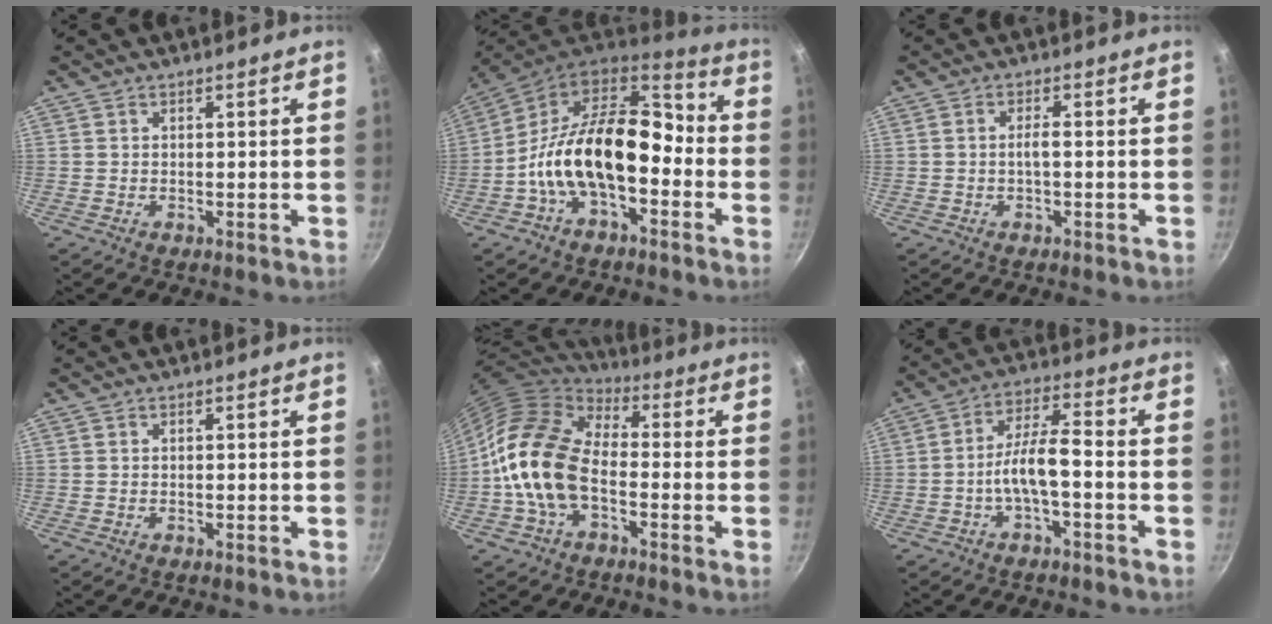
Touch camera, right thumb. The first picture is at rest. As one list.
[{"total": 19.4, "force": [-3.9, 11.1, 15.4], "torque": [-0.246, 0.060, -0.085]}, {"total": 1.9, "force": [-0.4, 0.4, 1.8], "torque": [-0.040, 0.010, -0.009]}, {"total": 0.0}, {"total": 15.9, "force": [-3.3, 9.6, 12.2], "torque": [-0.199, 0.035, -0.079]}, {"total": 7.4, "force": [-2.4, 2.1, 6.7], "torque": [-0.133, 0.038, -0.048]}]